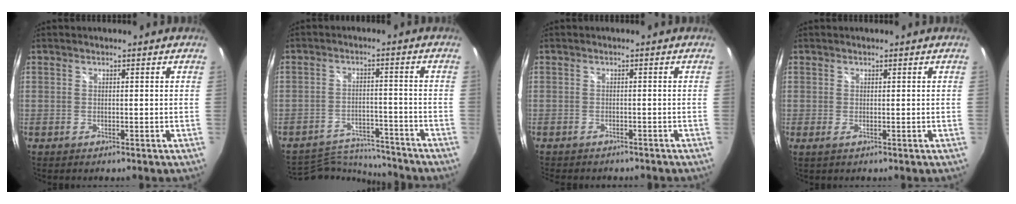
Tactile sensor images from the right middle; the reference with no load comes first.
{"total": 11.7, "force": [-11.3, 1.9, 2.4], "torque": [-0.068, 0.011, -0.170]}
{"total": 3.7, "force": [-3.3, 1.1, 1.3], "torque": [-0.029, -0.011, -0.045]}
{"total": 0.7, "force": [0.0, -0.2, 0.7], "torque": [-0.015, -0.002, -0.001]}